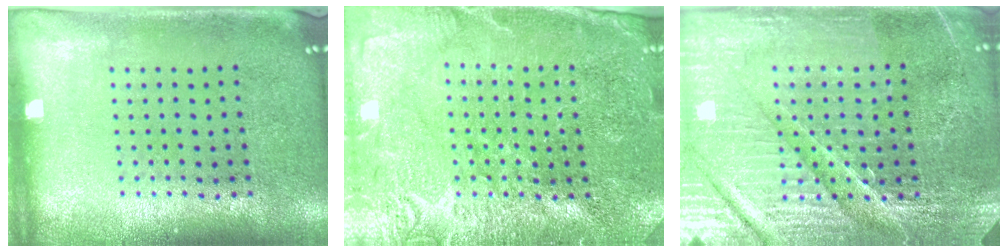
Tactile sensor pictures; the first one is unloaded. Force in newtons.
{"total": 3.5, "press": 3.5, "slide": 0.7}
{"total": 5.1, "press": 4.8, "slide": 1.8}